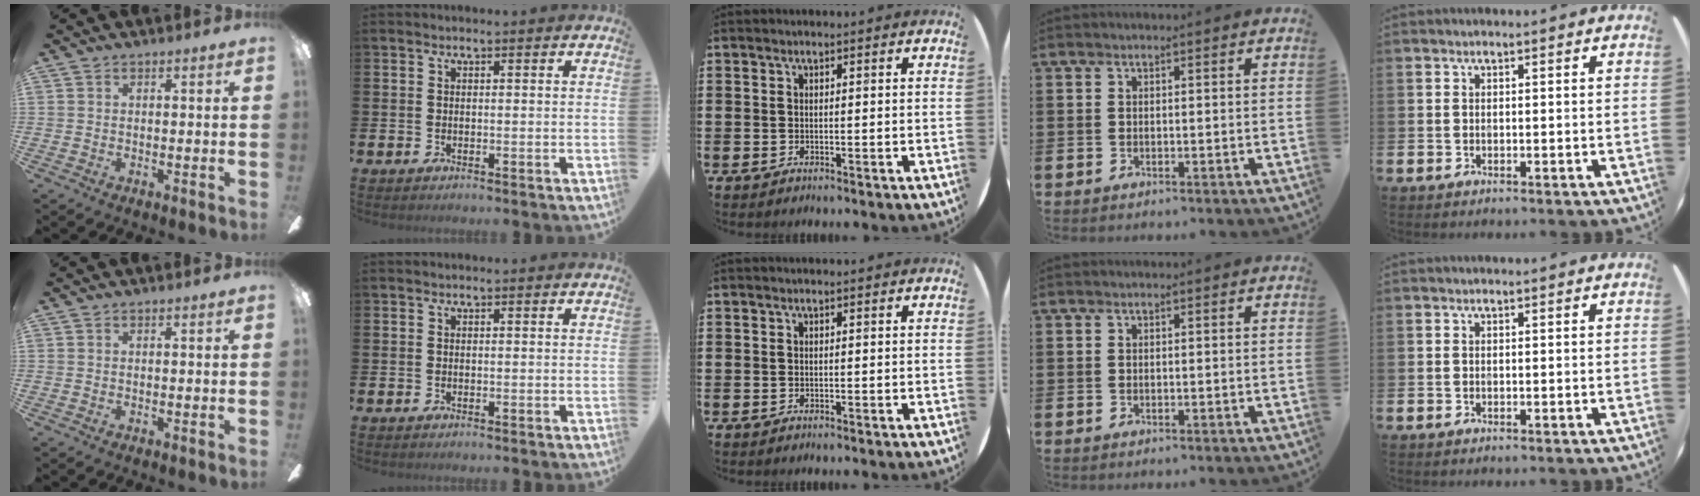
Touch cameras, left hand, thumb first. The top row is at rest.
{}